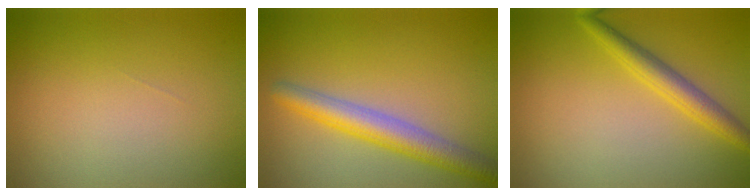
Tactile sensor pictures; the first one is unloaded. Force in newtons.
{"total": 4.5, "press": 4.5, "slide": 0.2}
{"total": 2.9, "press": 2.9, "slide": 0.1}